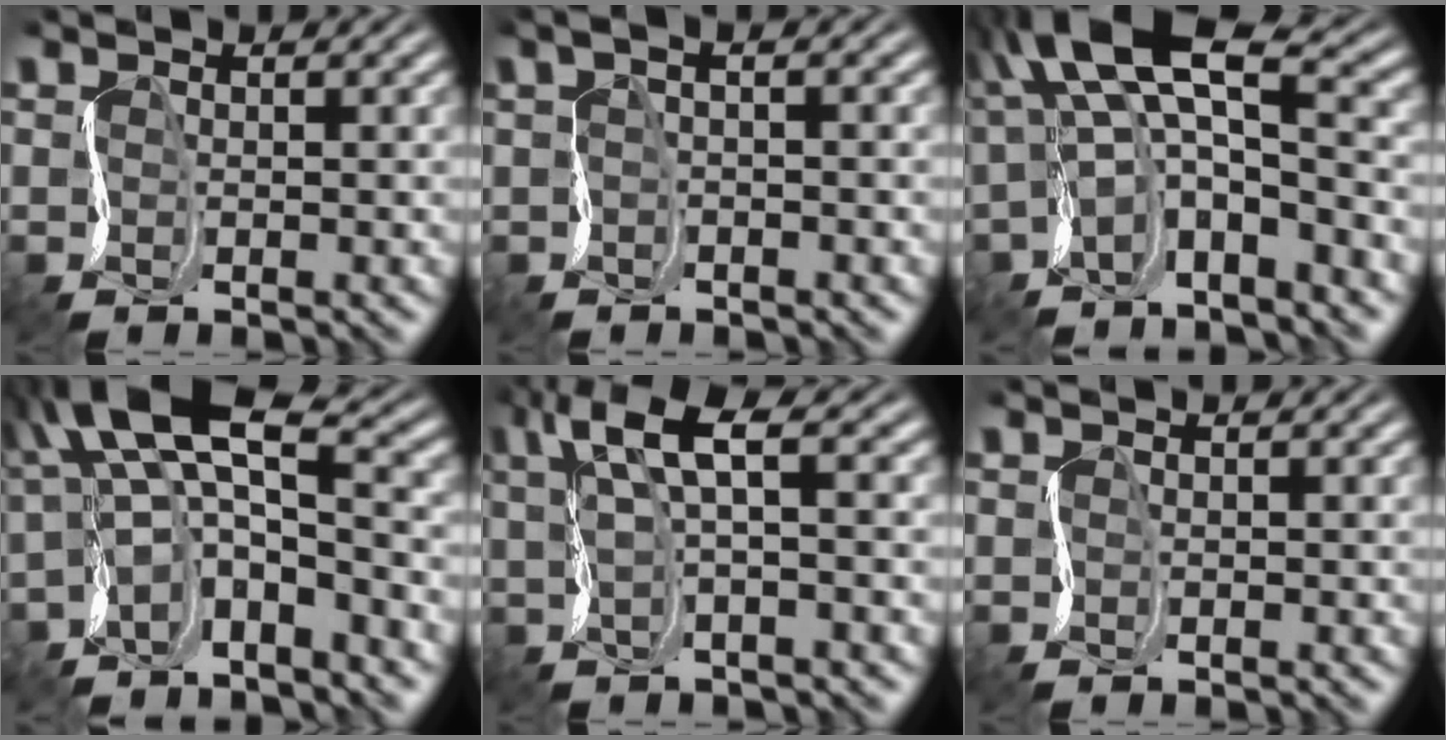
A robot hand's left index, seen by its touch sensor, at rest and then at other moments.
{"total": 2.2, "force": [0.6, 0.9, 1.9], "torque": [-0.035, 0.015, 0.000]}
{"total": 7.8, "force": [0.0, 2.6, 7.4], "torque": [-0.130, 0.016, -0.015]}
{"total": 7.4, "force": [-0.8, 2.5, 6.9], "torque": [-0.120, 0.019, -0.032]}
{"total": 4.9, "force": [1.6, 1.2, 4.5], "torque": [-0.089, 0.015, 0.030]}
{"total": 0.0}